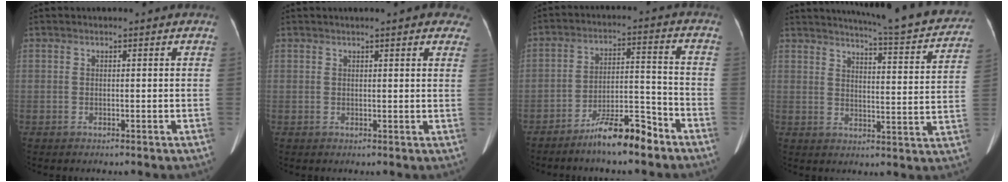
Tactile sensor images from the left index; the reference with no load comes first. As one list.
[{"total": 6.0, "force": [4.4, 1.3, 3.8], "torque": [-0.033, 0.016, 0.041]}, {"total": 8.7, "force": [-6.9, 1.3, 5.1], "torque": [-0.086, 0.008, -0.120]}, {"total": 18.8, "force": [17.3, 1.3, 7.2], "torque": [-0.094, -0.050, 0.203]}]